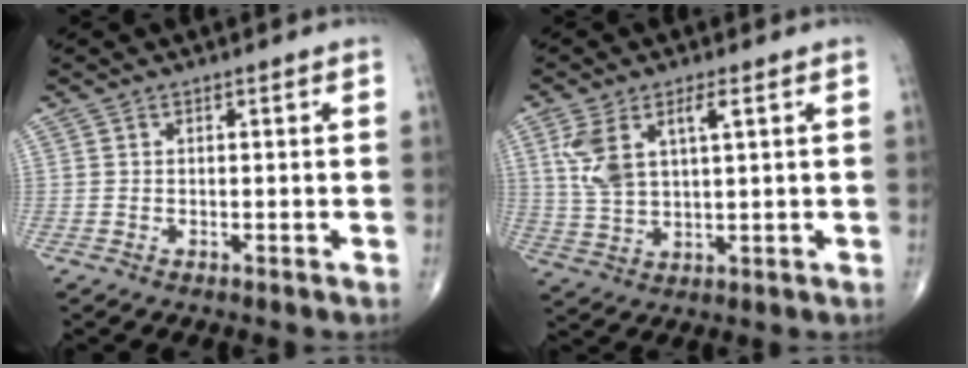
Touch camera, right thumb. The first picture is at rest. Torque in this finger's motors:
{"motor_torque": [0.88, 1.66, 1.17, 0.45, 0.10]}